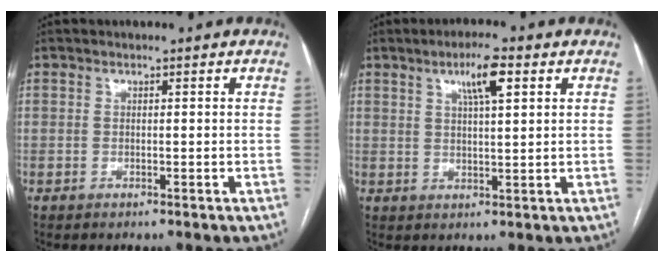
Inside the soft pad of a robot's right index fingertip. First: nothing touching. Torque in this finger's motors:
{"motor_torque": [0.76, 0.71, 0.15, 0.09]}